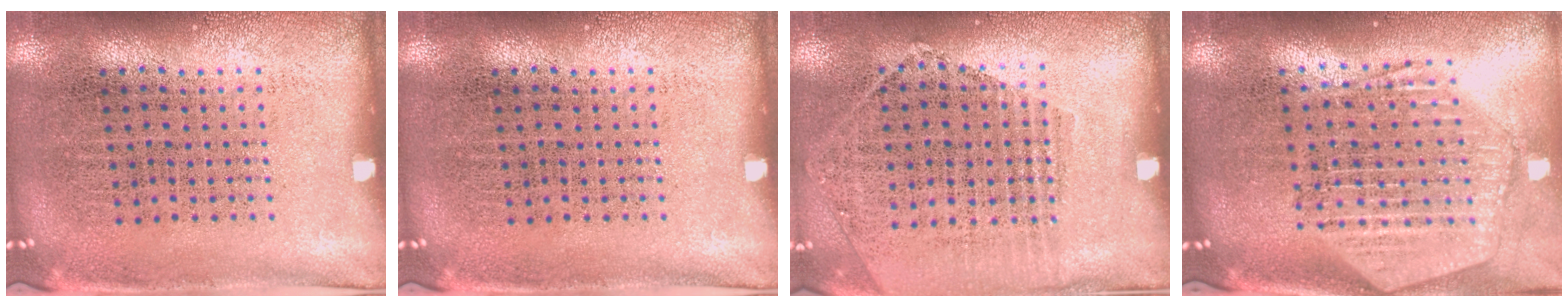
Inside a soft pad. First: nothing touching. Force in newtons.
{"total": 0.0}
{"total": 1.2, "press": 1.1, "slide": 0.5}
{"total": 2.6, "press": 2.1, "slide": 1.4}